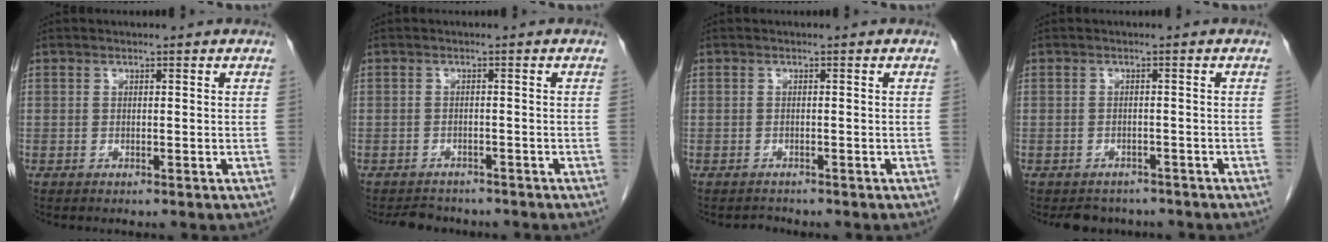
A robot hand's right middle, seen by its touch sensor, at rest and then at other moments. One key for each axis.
{"total": 4.2, "fx": -3.8, "fy": 1.6, "fz": 0.5, "tx": -0.008, "ty": -0.004, "tz": -0.055}
{"total": 1.0, "fx": -1.0, "fy": 0.3, "fz": -0.2, "tx": 0.002, "ty": -0.004, "tz": -0.015}
{"total": 4.5, "fx": -3.9, "fy": 2.1, "fz": 0.2, "tx": 0.003, "ty": 0.002, "tz": -0.051}